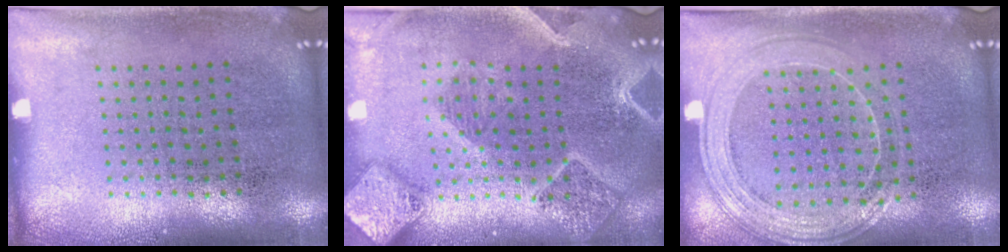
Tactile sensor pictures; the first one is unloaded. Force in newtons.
{"total": 2.9, "press": 2.5, "slide": 1.4}
{"total": 1.5, "press": 1.4, "slide": 0.3}